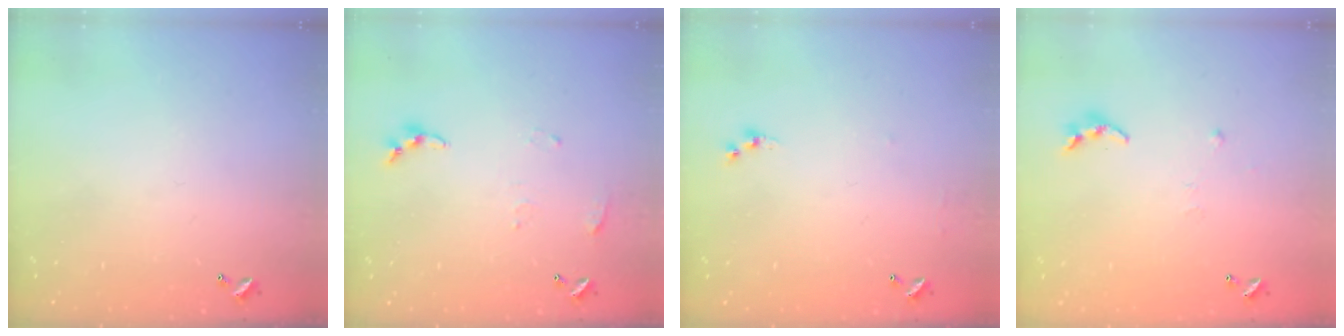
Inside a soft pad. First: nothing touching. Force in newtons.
{"total": 5.4, "press": 5.4, "slide": 0.6}
{"total": 4.8, "press": 4.7, "slide": 0.5}
{"total": 4.9, "press": 4.8, "slide": 0.7}